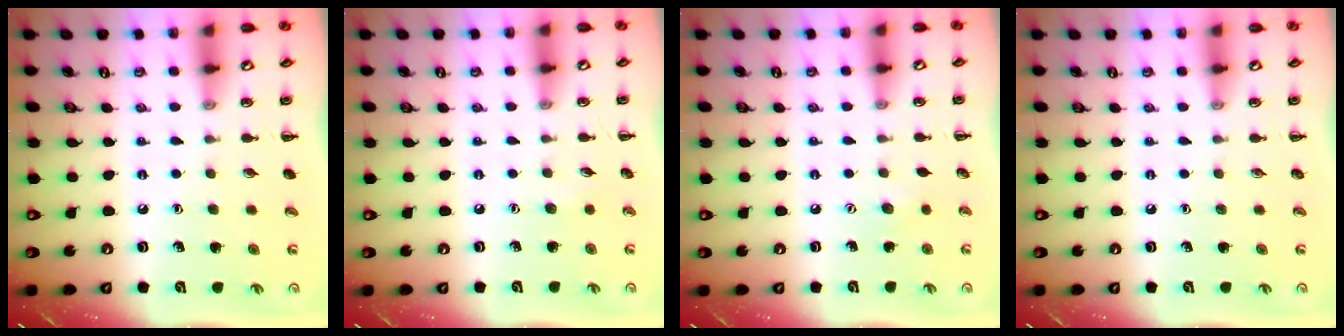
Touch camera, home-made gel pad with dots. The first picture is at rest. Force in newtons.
{"total": 3.6, "press": 3.5, "slide": 1.0}
{"total": 3.1, "press": 3.0, "slide": 0.7}
{"total": 0.0}